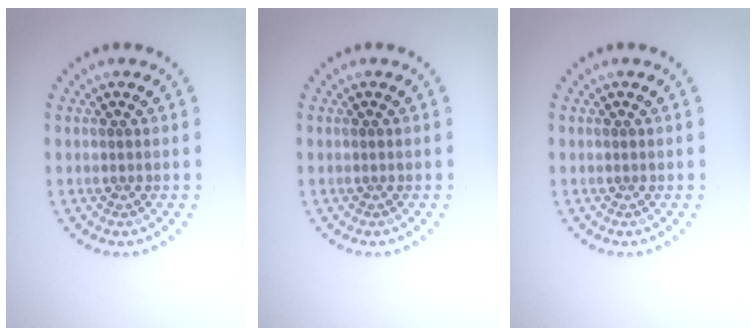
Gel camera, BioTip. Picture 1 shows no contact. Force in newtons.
{"total": 0.0}
{"total": 0.0}